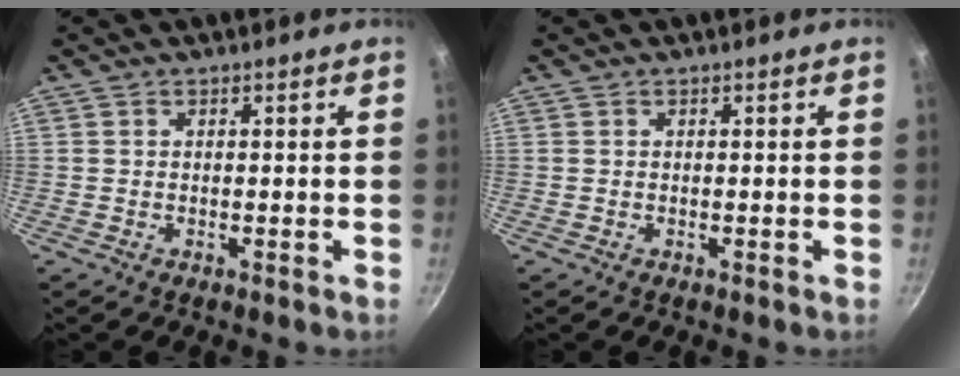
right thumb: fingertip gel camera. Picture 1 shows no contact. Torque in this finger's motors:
{"motor_torque": [-0.02, 0.02, 0.00, 0.00, 0.00]}